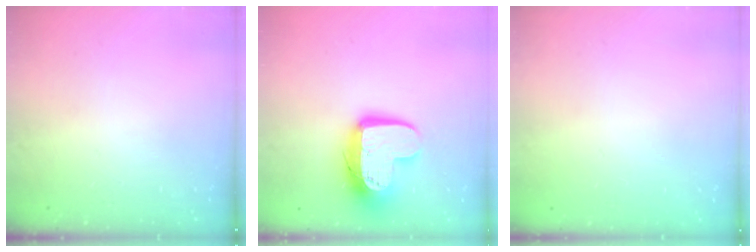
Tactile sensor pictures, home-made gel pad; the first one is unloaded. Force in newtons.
{"total": 13.9, "press": 13.9, "slide": 1.0}
{"total": 0.0}